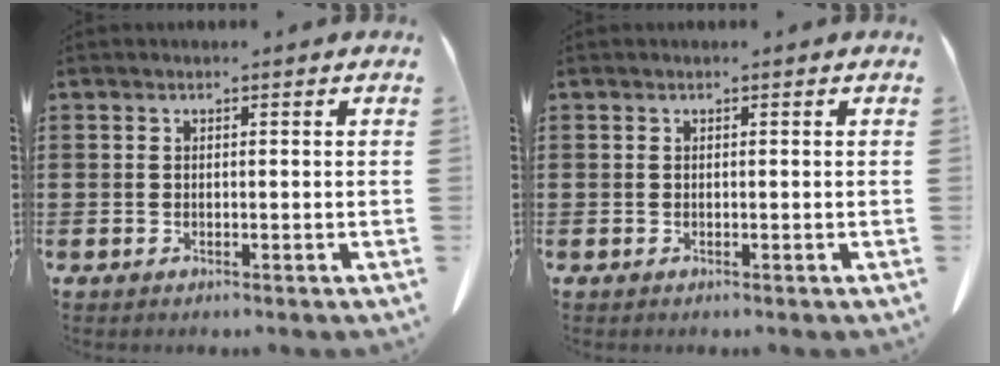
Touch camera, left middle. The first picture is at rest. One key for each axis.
{"total": 0.0}